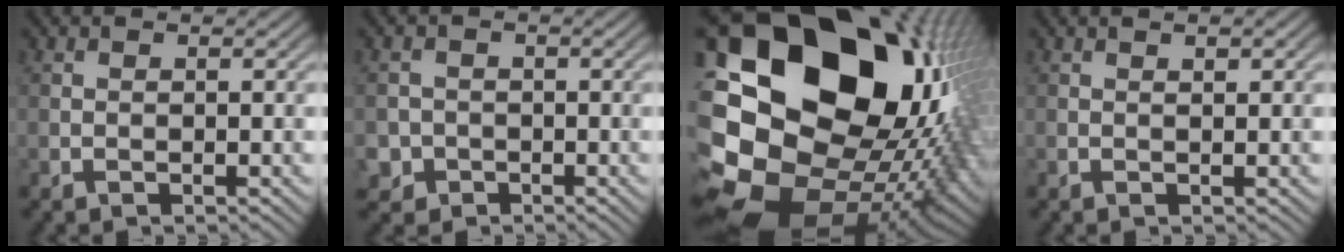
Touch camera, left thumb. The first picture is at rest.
{"total": 2.9, "force": [-1.1, 2.7, 0.3], "torque": [0.002, -0.002, -0.032]}
{"total": 23.8, "force": [2.6, 19.3, 13.6], "torque": [-0.306, -0.026, 0.065]}
{"total": 1.2, "force": [0.7, 0.1, 1.0], "torque": [-0.020, 0.000, 0.009]}